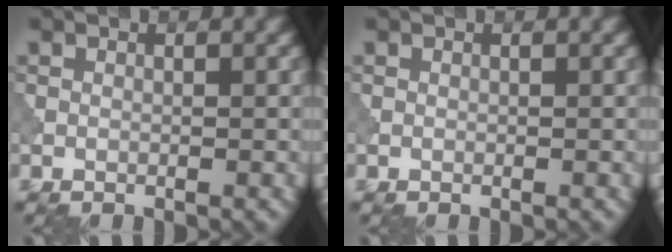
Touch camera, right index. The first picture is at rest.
{"total": 0.0}